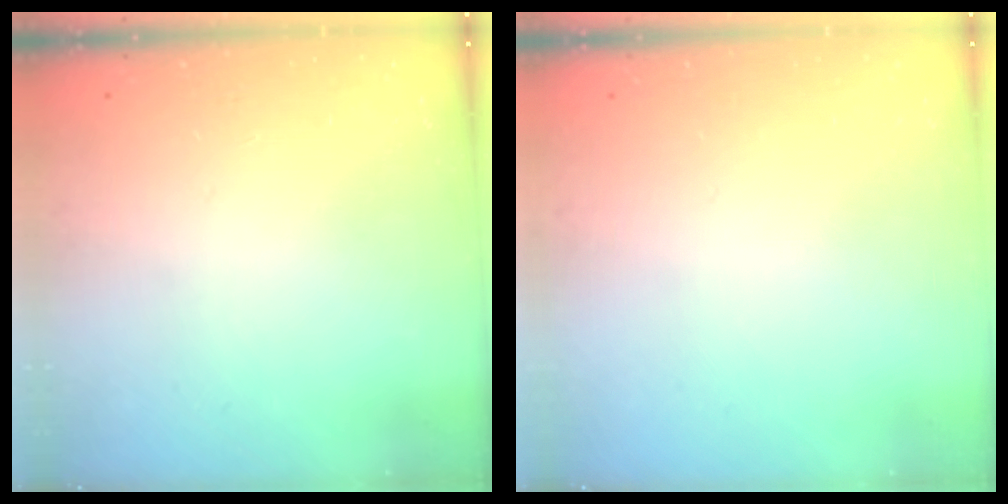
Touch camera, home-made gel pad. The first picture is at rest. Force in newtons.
{"total": 0.0}